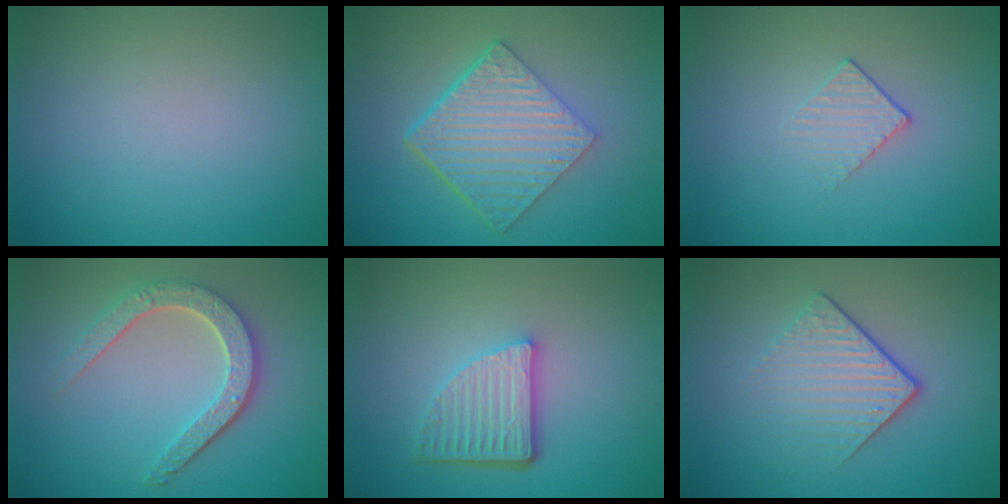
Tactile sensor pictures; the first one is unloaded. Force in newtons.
{"total": 7.0, "press": 4.6, "slide": 5.2}
{"total": 1.3, "press": 0.7, "slide": 1.1}
{"total": 4.7, "press": 3.6, "slide": 2.9}
{"total": 4.9, "press": 3.6, "slide": 3.4}
{"total": 4.2, "press": 2.6, "slide": 3.3}